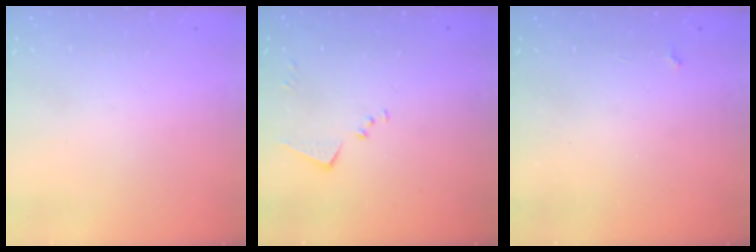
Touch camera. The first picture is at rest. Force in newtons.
{"total": 7.9, "press": 7.9, "slide": 0.5}
{"total": 2.6, "press": 2.6, "slide": 0.5}